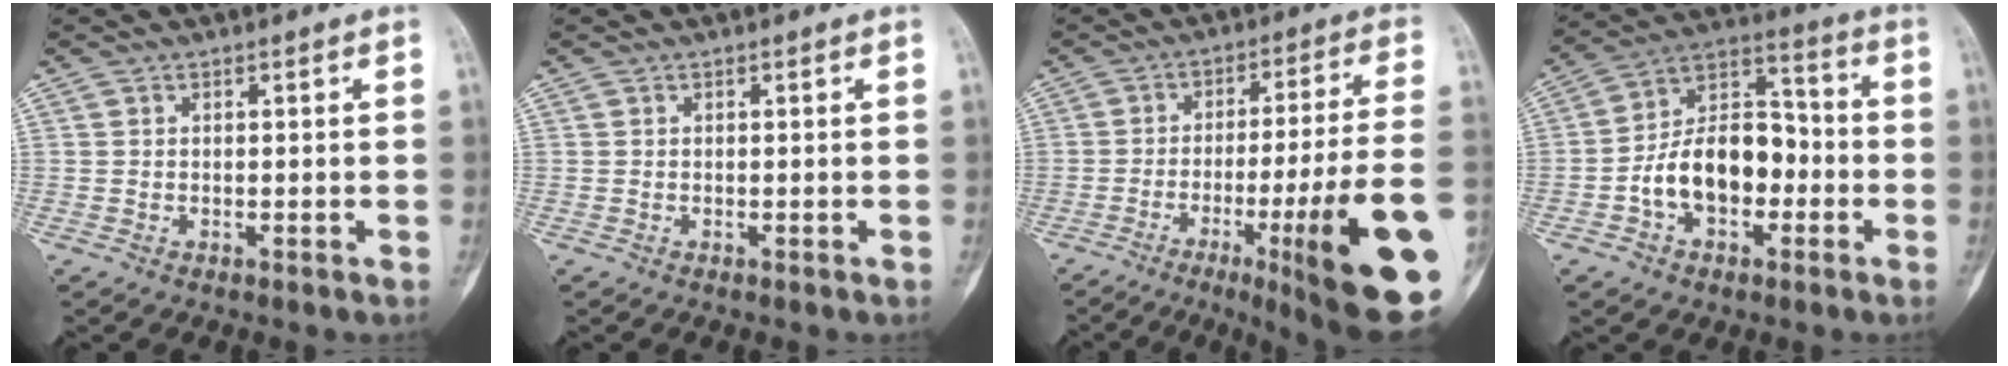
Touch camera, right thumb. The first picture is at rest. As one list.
[{"total": 0.0}, {"total": 23.6, "force": [-8.2, 1.9, 22.1], "torque": [-0.265, 0.010, -0.114]}, {"total": 15.0, "force": [-3.6, 9.6, 11.0], "torque": [-0.162, 0.052, -0.067]}]